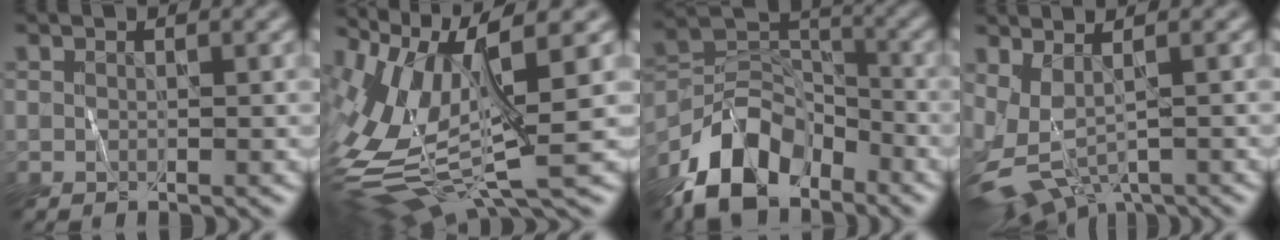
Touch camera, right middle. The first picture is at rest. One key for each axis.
{"total": 11.4, "fx": 0.5, "fy": 4.0, "fz": 10.7, "tx": -0.235, "ty": -0.004, "tz": 0.017}
{"total": 9.3, "fx": -5.9, "fy": 5.2, "fz": 5.0, "tx": -0.083, "ty": 0.006, "tz": -0.124}
{"total": 4.4, "fx": -1.2, "fy": 1.8, "fz": 3.8, "tx": -0.085, "ty": -0.017, "tz": -0.018}